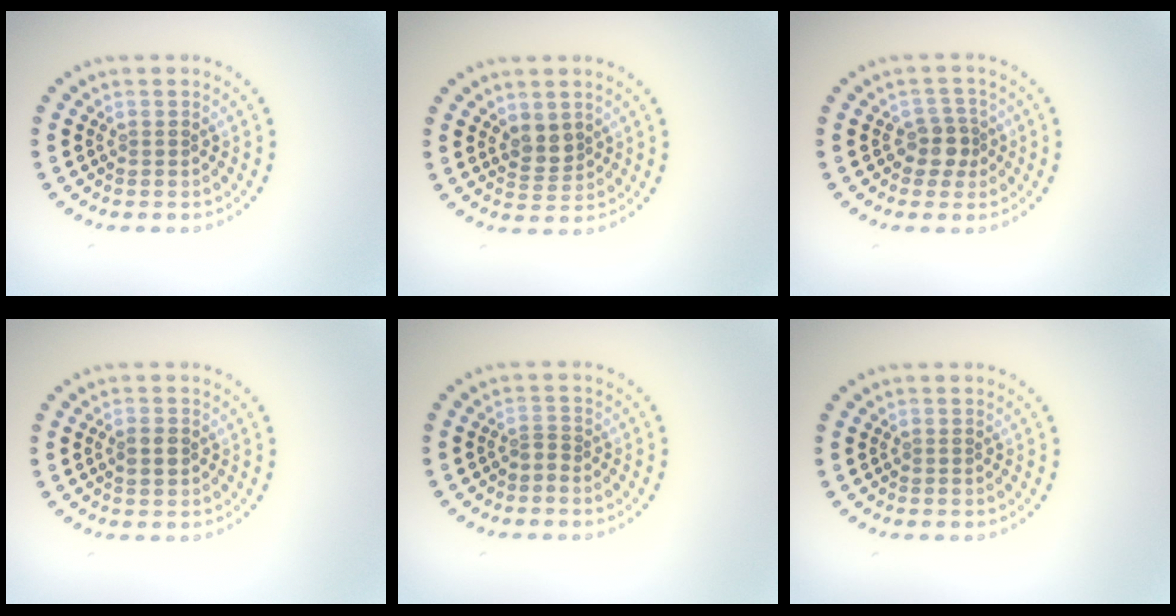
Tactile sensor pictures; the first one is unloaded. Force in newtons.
{"total": 2.0, "press": 1.8, "slide": 0.8}
{"total": 2.3, "press": 1.9, "slide": 1.2}
{"total": 1.4, "press": 1.4, "slide": 0.1}
{"total": 0.8, "press": 0.4, "slide": 0.7}
{"total": 0.0}